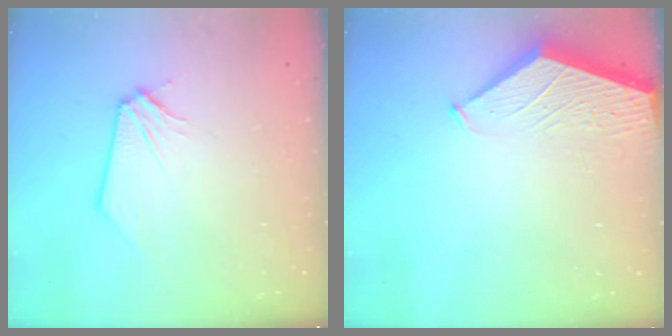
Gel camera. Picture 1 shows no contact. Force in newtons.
{"total": 1.4, "press": 1.4, "slide": 0.3}